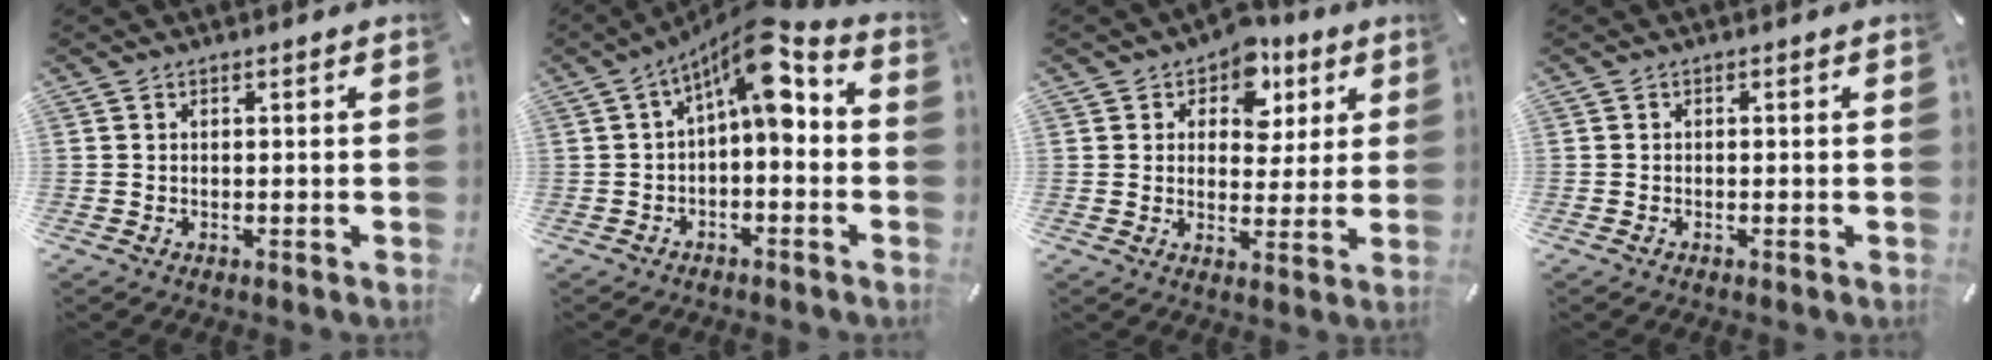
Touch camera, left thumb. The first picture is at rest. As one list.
[{"total": 10.3, "force": [3.3, 4.2, 8.8], "torque": [-0.145, -0.020, 0.056]}, {"total": 8.4, "force": [4.3, 6.5, 3.2], "torque": [-0.037, -0.028, 0.069]}, {"total": 0.0}]